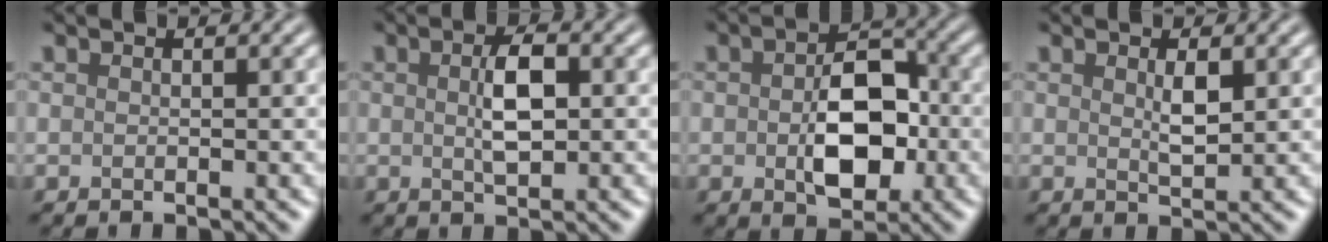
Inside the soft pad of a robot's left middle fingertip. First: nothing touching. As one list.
[{"total": 3.4, "force": [0.3, 1.4, 3.1], "torque": [-0.063, 0.002, 0.006]}, {"total": 6.8, "force": [-0.6, 4.1, 5.4], "torque": [-0.097, -0.004, -0.008]}, {"total": 1.7, "force": [0.6, 0.5, 1.5], "torque": [-0.033, -0.004, 0.012]}]